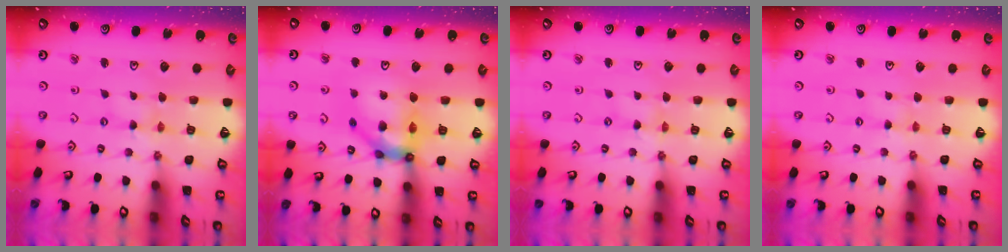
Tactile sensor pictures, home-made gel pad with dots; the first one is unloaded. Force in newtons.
{"total": 13.6, "press": 13.6, "slide": 1.4}
{"total": 0.0}
{"total": 1.8, "press": 1.7, "slide": 0.3}